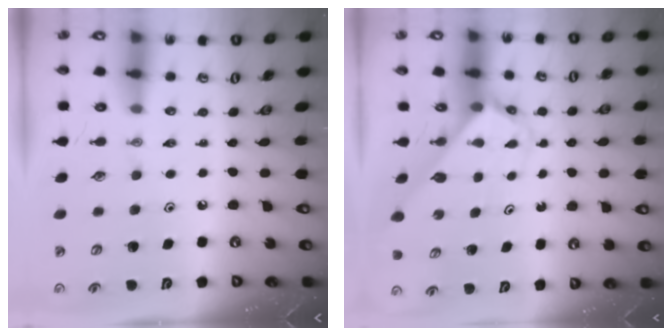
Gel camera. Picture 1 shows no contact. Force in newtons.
{"total": 2.7, "press": 2.7, "slide": 0.2}